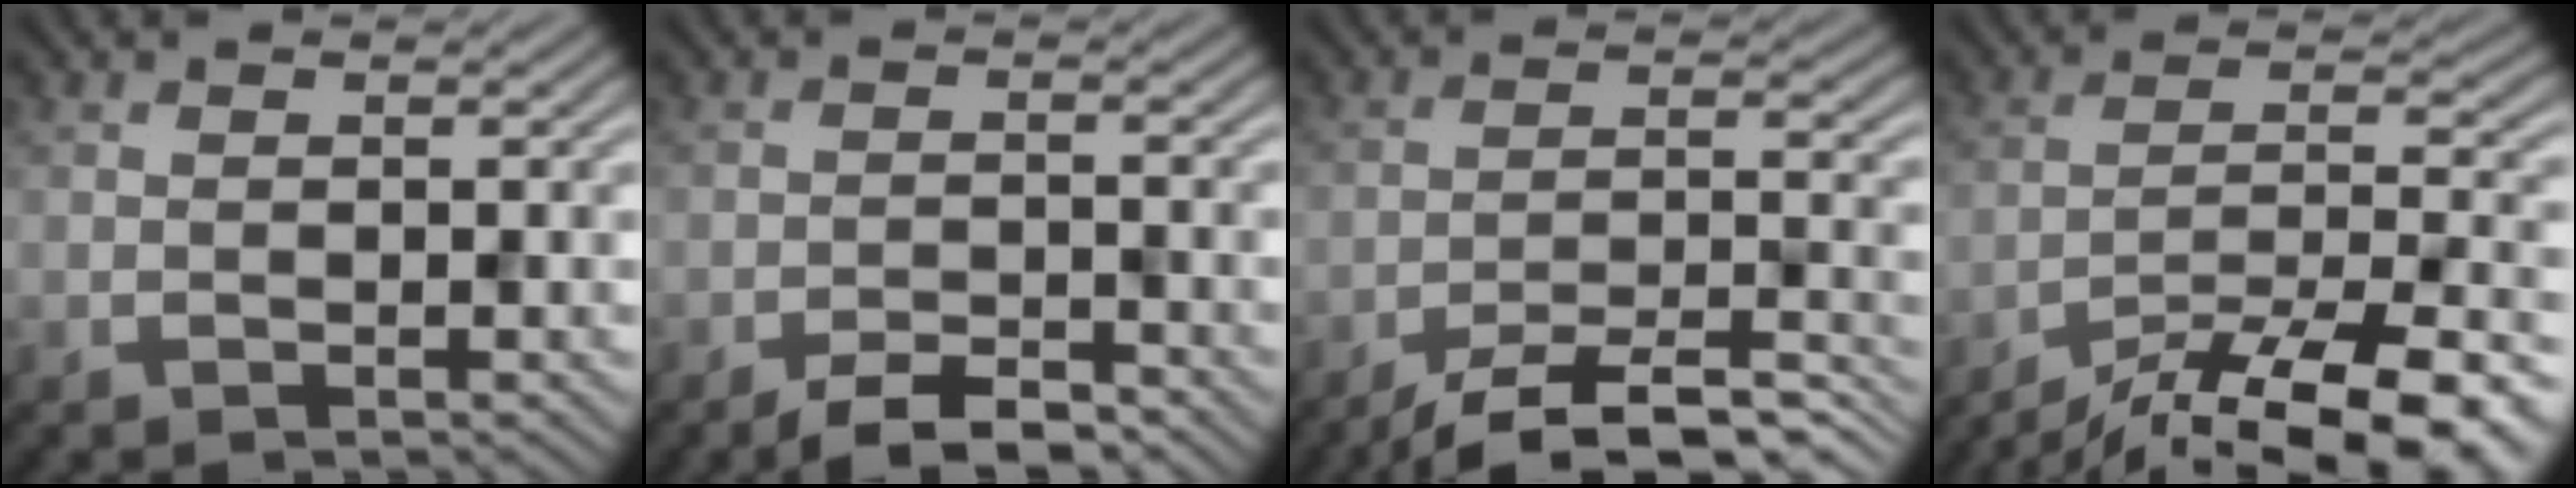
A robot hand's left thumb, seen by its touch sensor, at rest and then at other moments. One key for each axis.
{"total": 4.1, "fx": -3.3, "fy": 0.9, "fz": 2.2, "tx": -0.035, "ty": 0.003, "tz": -0.058}
{"total": 10.6, "fx": -8.7, "fy": 2.0, "fz": 5.6, "tx": -0.100, "ty": -0.007, "tz": -0.130}
{"total": 16.4, "fx": -13.3, "fy": 3.9, "fz": 8.8, "tx": -0.139, "ty": -0.018, "tz": -0.197}